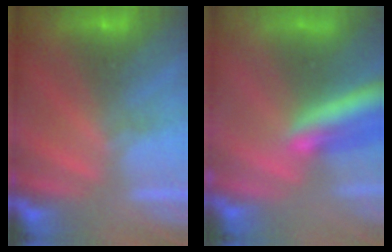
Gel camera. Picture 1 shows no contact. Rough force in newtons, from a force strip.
{"total": 9.8}